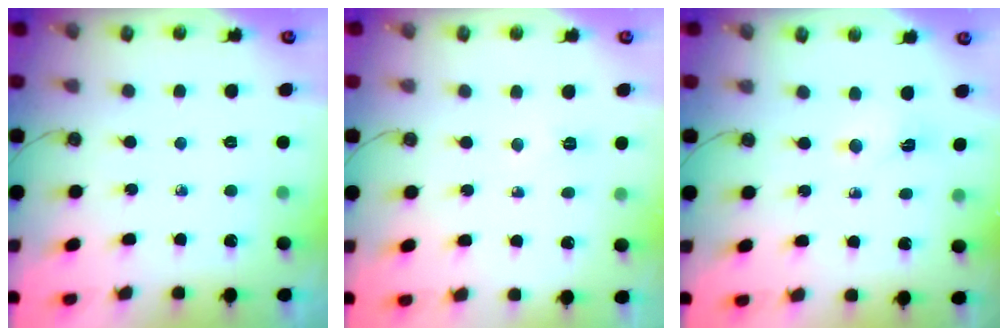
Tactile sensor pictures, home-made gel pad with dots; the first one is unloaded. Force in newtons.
{"total": 3.8, "press": 3.7, "slide": 0.5}
{"total": 1.5, "press": 1.4, "slide": 0.4}